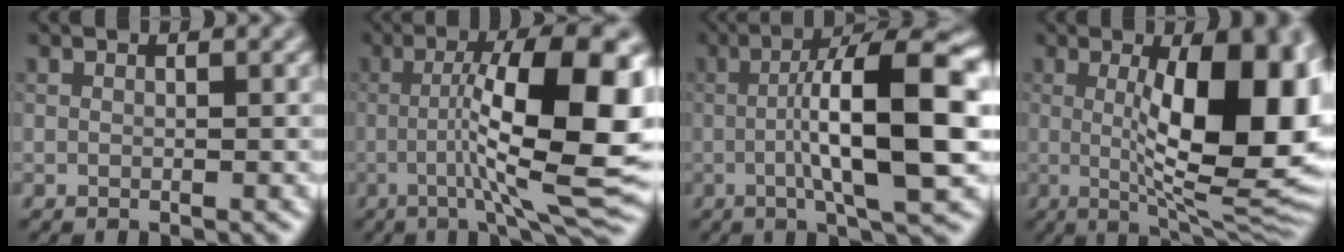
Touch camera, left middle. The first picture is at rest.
{"total": 12.8, "force": [-0.4, 2.9, 12.4], "torque": [-0.180, 0.012, -0.009]}
{"total": 11.5, "force": [-0.4, 2.4, 11.3], "torque": [-0.159, 0.014, -0.011]}
{"total": 12.9, "force": [0.9, 3.8, 12.3], "torque": [-0.159, 0.000, 0.014]}